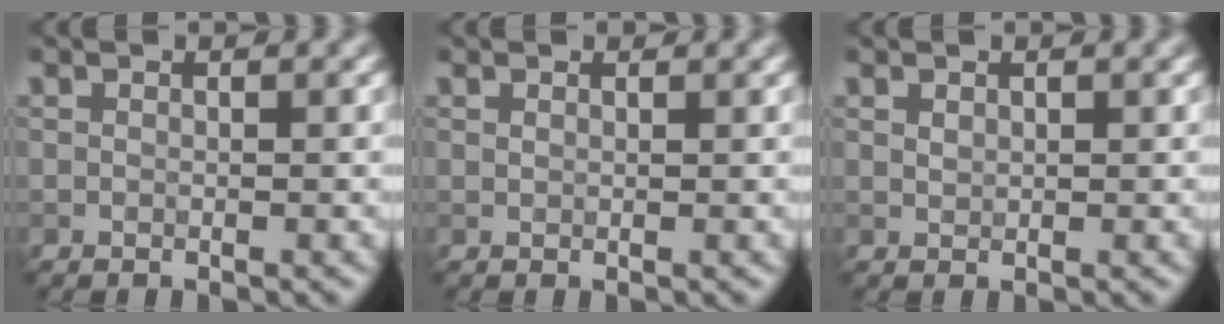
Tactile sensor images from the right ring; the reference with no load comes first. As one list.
[{"total": 0.7, "force": [0.6, 0.3, 0.2], "torque": [-0.006, -0.001, 0.010]}, {"total": 0.6, "force": [0.4, 0.4, 0.3], "torque": [-0.008, -0.001, 0.011]}]